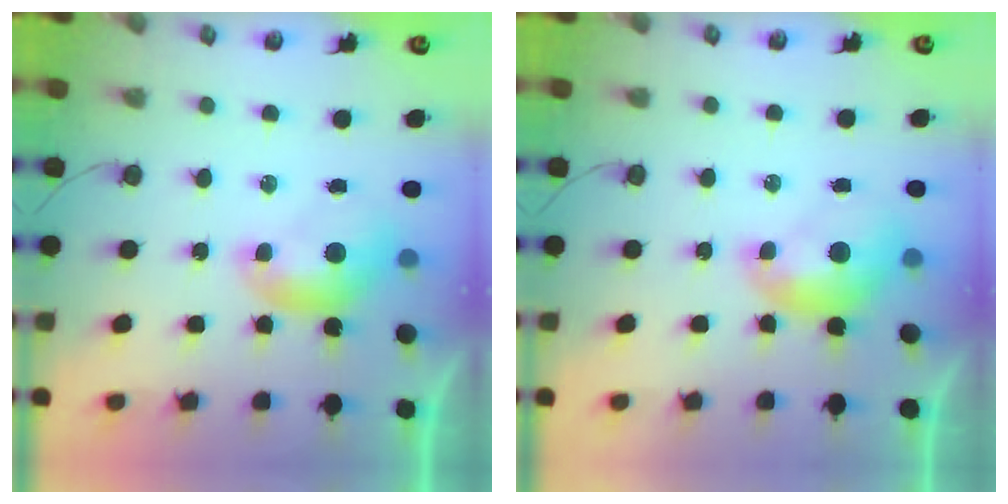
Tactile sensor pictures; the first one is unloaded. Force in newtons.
{"total": 1.6, "press": 1.5, "slide": 0.4}